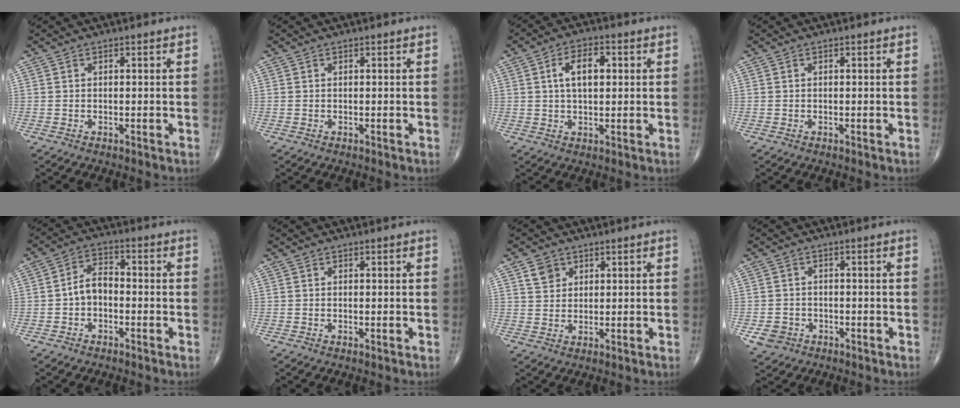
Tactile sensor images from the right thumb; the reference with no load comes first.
{"total": 0.0}
{"total": 6.8, "force": [1.4, 3.7, 5.6], "torque": [-0.090, 0.005, 0.021]}
{"total": 0.0}
{"total": 5.2, "force": [-1.2, 3.5, 3.7], "torque": [-0.055, 0.025, -0.032]}
{"total": 0.0}
{"total": 3.6, "force": [1.9, 2.8, 1.1], "torque": [-0.004, -0.010, 0.035]}
{"total": 3.9, "force": [-1.5, 3.4, 1.2], "torque": [-0.014, 0.007, -0.021]}